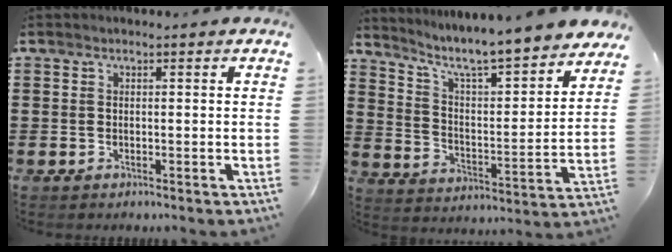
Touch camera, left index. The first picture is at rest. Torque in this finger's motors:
{"motor_torque": [2.14, 0.00, 0.49, 0.17]}